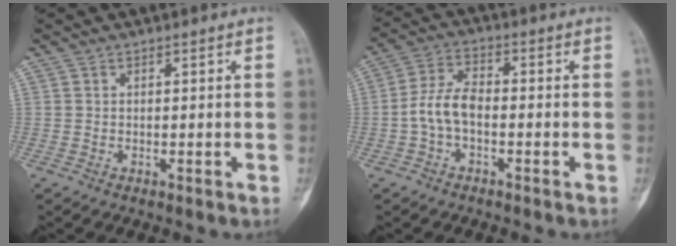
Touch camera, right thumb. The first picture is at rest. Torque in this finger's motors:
{"motor_torque": [0.86, 0.87, 0.09, -0.11, 0.22]}